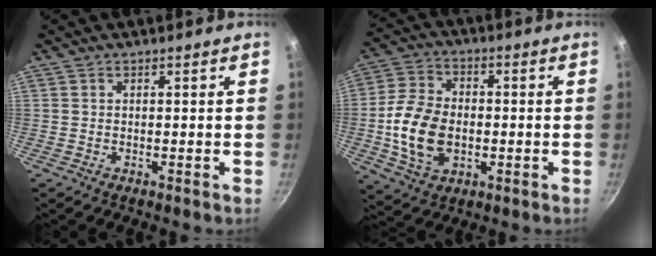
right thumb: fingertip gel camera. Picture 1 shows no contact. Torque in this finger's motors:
{"motor_torque": [-0.29, 0.94, 0.08, -0.01, 0.15]}